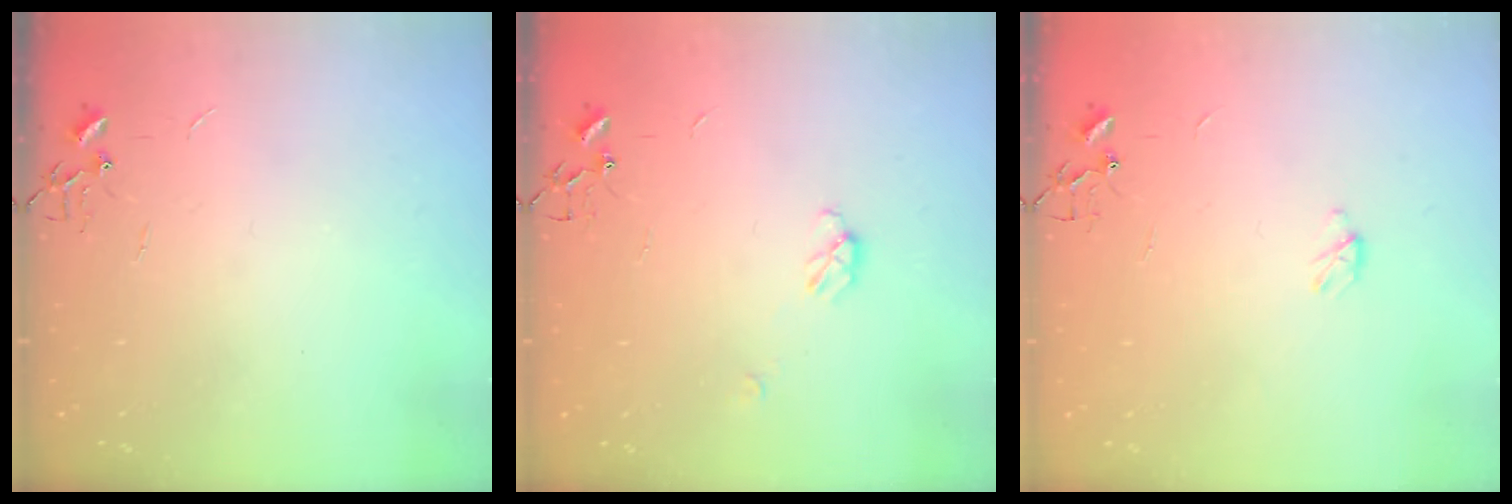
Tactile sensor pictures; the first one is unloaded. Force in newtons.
{"total": 3.9, "press": 3.9, "slide": 0.6}
{"total": 2.9, "press": 2.9, "slide": 0.4}